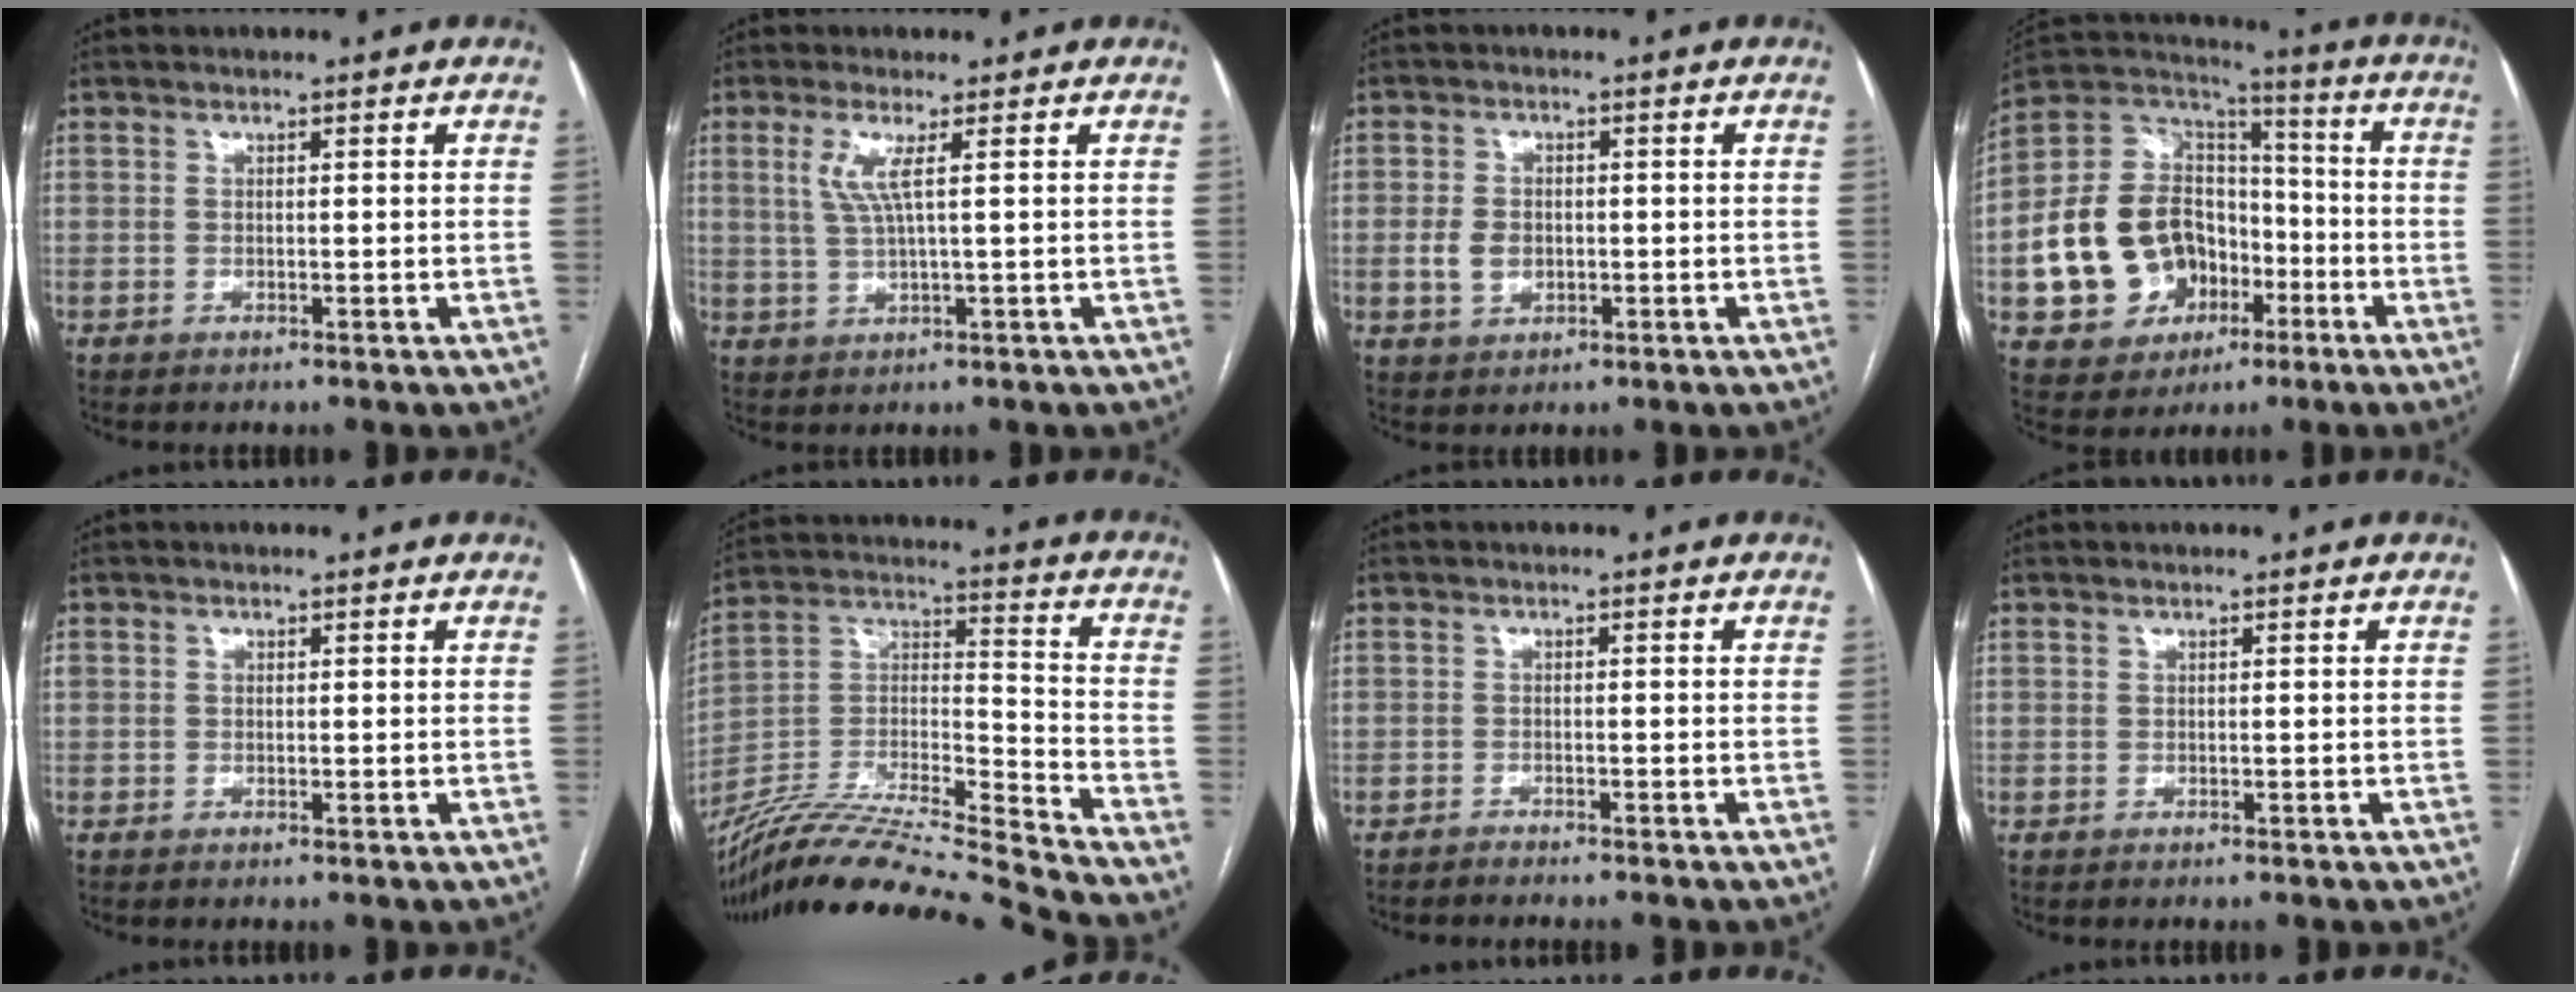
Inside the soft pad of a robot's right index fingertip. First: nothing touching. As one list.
[{"total": 4.0, "force": [1.3, -0.2, 3.8], "torque": [-0.087, 0.002, 0.029]}, {"total": 3.9, "force": [-0.4, 3.0, 2.5], "torque": [-0.051, 0.008, 0.000]}, {"total": 18.0, "force": [-4.6, 14.1, 10.2], "torque": [-0.207, 0.046, -0.063]}, {"total": 1.2, "force": [0.3, 1.0, 0.6], "torque": [-0.016, 0.015, 0.008]}, {"total": 22.7, "force": [-20.8, -1.3, 9.0], "torque": [-0.204, -0.008, -0.365]}, {"total": 3.5, "force": [-3.2, -0.1, 1.2], "torque": [-0.016, -0.003, -0.044]}, {"total": 0.8, "force": [-0.8, 0.0, 0.3], "torque": [0.002, -0.001, -0.011]}]